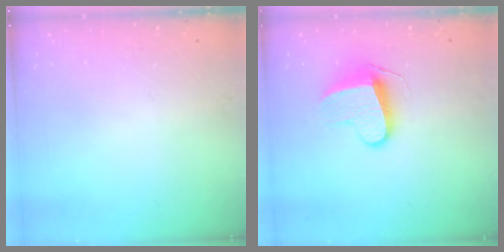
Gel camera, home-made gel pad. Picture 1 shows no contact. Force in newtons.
{"total": 9.2, "press": 9.2, "slide": 0.2}